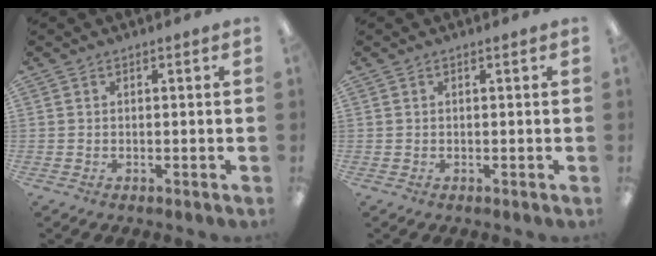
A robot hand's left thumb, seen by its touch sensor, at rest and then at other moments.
{"total": 0.0}